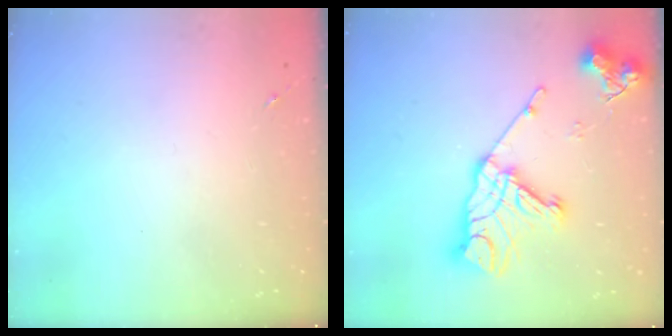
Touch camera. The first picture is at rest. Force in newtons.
{"total": 18.6, "press": 18.5, "slide": 1.4}